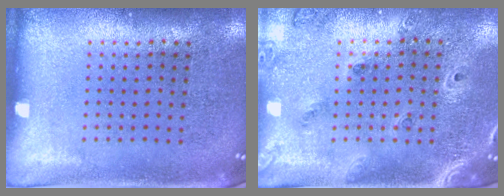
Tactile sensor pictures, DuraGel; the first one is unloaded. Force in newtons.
{"total": 1.5, "press": 1.4, "slide": 0.6}